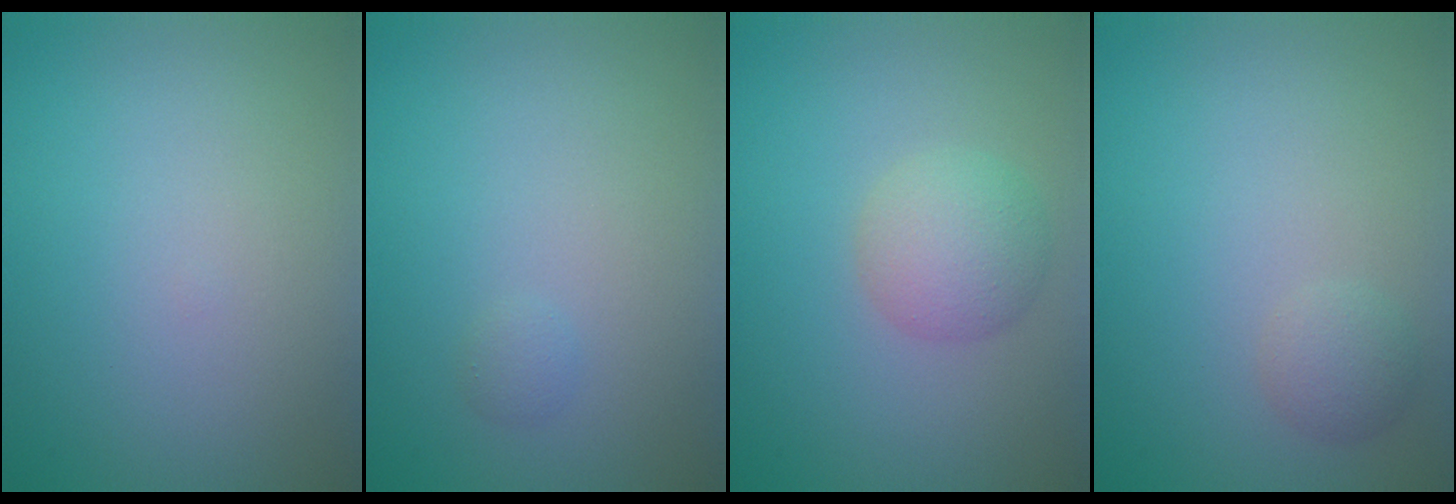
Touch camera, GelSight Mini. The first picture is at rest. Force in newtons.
{"total": 0.6, "press": 0.6, "slide": 0.0}
{"total": 3.1, "press": 3.1, "slide": 0.1}
{"total": 1.5, "press": 1.5, "slide": 0.1}